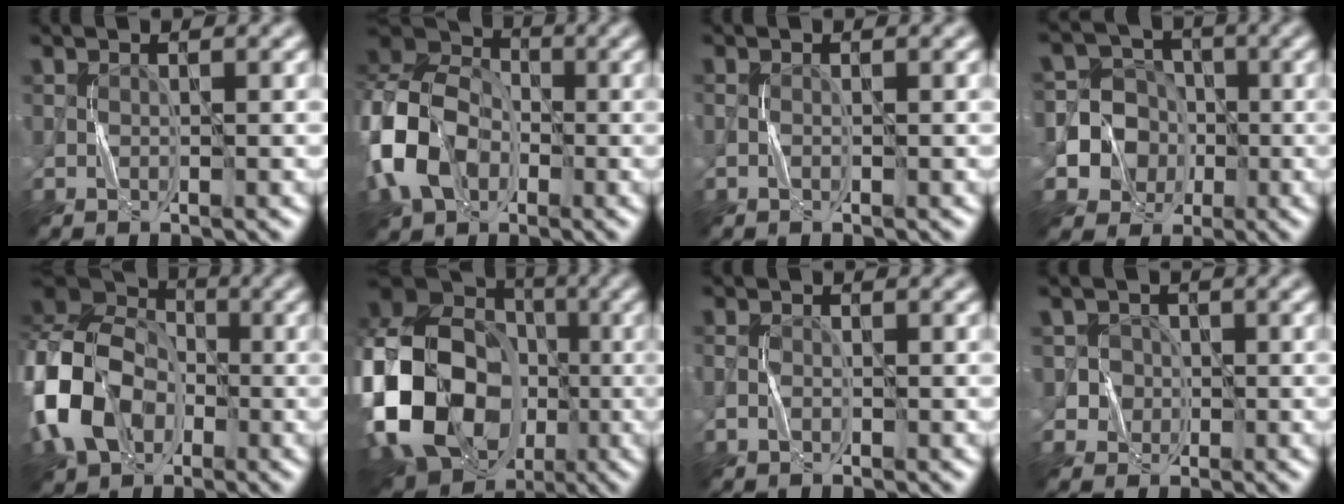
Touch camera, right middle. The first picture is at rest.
{"total": 10.7, "force": [-2.9, 7.9, 6.5], "torque": [-0.144, -0.002, -0.065]}
{"total": 0.0}
{"total": 10.9, "force": [-1.7, 10.5, 2.7], "torque": [-0.089, 0.023, -0.053]}
{"total": 12.1, "force": [-3.1, 9.3, 7.0], "torque": [-0.154, -0.016, -0.077]}
{"total": 18.9, "force": [-5.0, 14.6, 10.9], "torque": [-0.238, -0.004, -0.101]}
{"total": 0.8, "force": [-0.5, 0.5, 0.3], "torque": [-0.005, 0.000, -0.012]}
{"total": 3.2, "force": [-0.1, 3.2, 0.5], "torque": [0.005, 0.015, 0.000]}